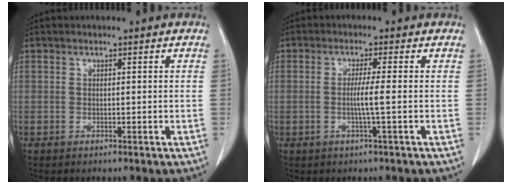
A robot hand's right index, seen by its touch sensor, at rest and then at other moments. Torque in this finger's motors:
{"motor_torque": [-0.11, 0.15, 0.06, 0.01]}